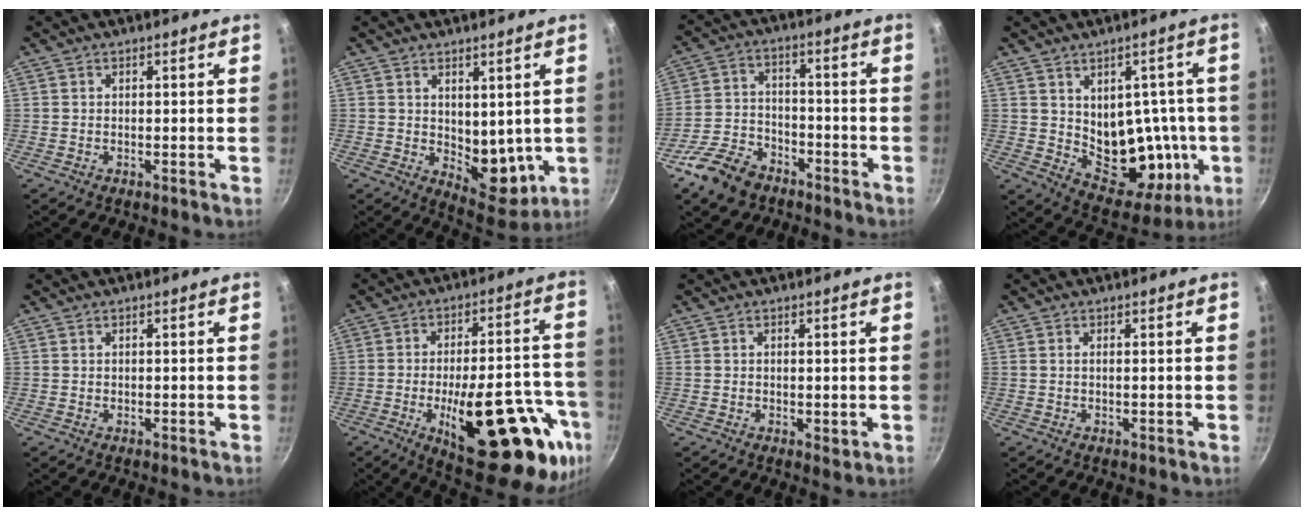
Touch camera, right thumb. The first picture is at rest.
{"total": 8.8, "force": [1.4, 5.7, 6.6], "torque": [-0.058, -0.034, 0.035]}
{"total": 10.8, "force": [-7.0, 6.8, 4.7], "torque": [-0.076, 0.049, -0.132]}
{"total": 16.8, "force": [-0.3, 11.6, 12.1], "torque": [-0.104, -0.019, 0.018]}
{"total": 0.0}
{"total": 28.2, "force": [-10.8, 11.0, 23.6], "torque": [-0.263, 0.030, -0.141]}
{"total": 1.7, "force": [0.2, 1.1, 1.3], "torque": [-0.017, -0.003, 0.002]}
{"total": 0.5, "force": [0.0, 0.1, 0.5], "torque": [-0.010, 0.000, 0.000]}